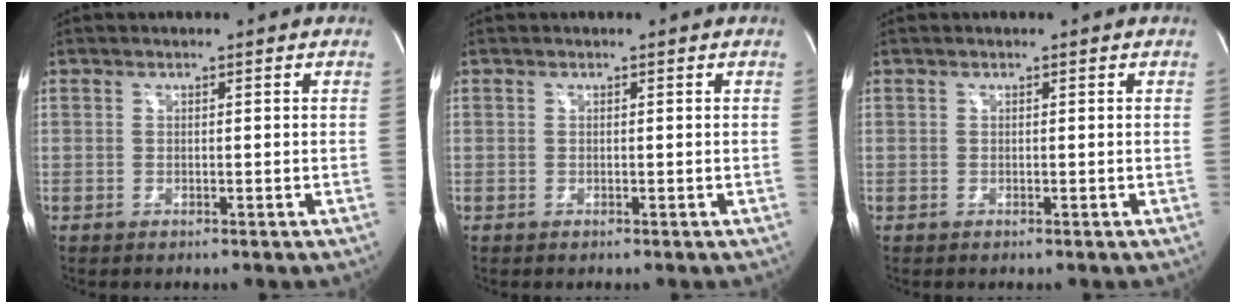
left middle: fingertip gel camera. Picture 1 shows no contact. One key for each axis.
{"total": 0.0}
{"total": 0.0}